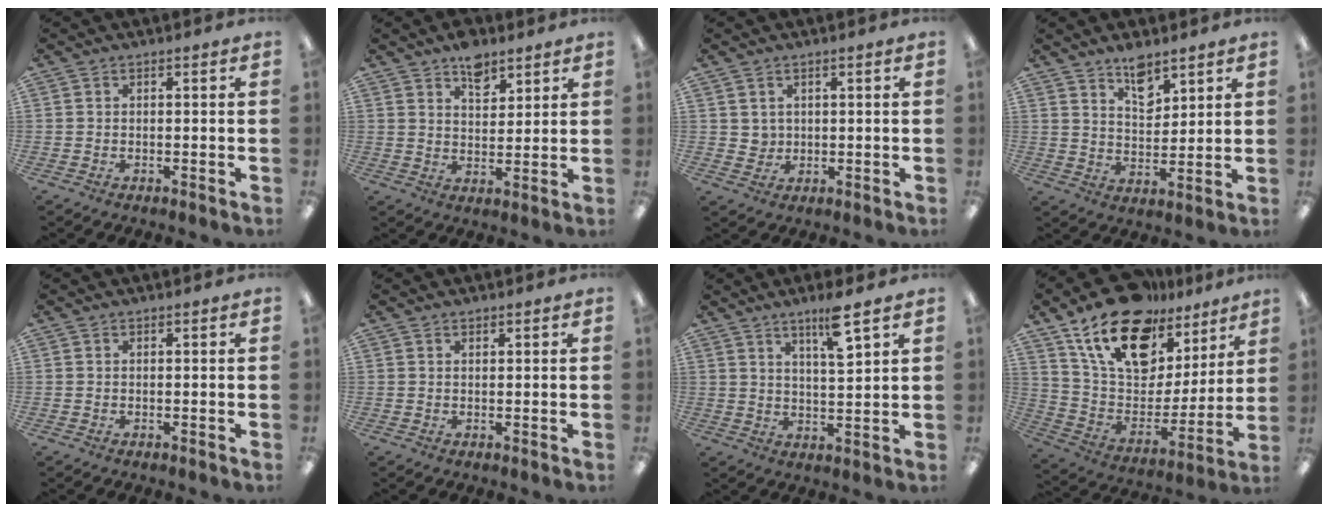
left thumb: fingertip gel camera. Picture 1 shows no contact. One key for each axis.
{"total": 6.9, "fx": 5.0, "fy": 3.7, "fz": 2.9, "tx": -0.032, "ty": -0.026, "tz": 0.086}
{"total": 2.7, "fx": 1.5, "fy": 2.2, "fz": 0.1, "tx": 0.000, "ty": -0.002, "tz": 0.026}
{"total": 7.6, "fx": 5.9, "fy": 3.5, "fz": 3.4, "tx": -0.035, "ty": -0.039, "tz": 0.102}
{"total": 0.0}
{"total": 0.6, "fx": 0.6, "fy": 0.2, "fz": 0.1, "tx": -0.002, "ty": 0.000, "tz": 0.011}
{"total": 7.9, "fx": 5.2, "fy": 1.2, "fz": 5.8, "tx": -0.096, "ty": -0.023, "tz": 0.082}
{"total": 21.5, "fx": 14.2, "fy": 11.8, "fz": 11.0, "tx": -0.193, "ty": -0.080, "tz": 0.256}